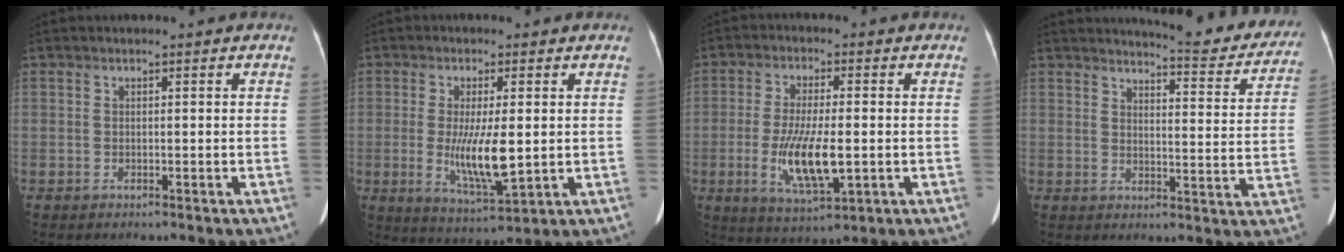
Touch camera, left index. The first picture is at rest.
{"total": 8.4, "force": [-0.3, 1.6, 8.2], "torque": [-0.160, -0.023, 0.001]}
{"total": 9.4, "force": [-1.7, 2.3, 9.0], "torque": [-0.182, -0.017, -0.024]}
{"total": 13.6, "force": [13.0, 1.5, 3.7], "torque": [-0.035, -0.051, 0.139]}